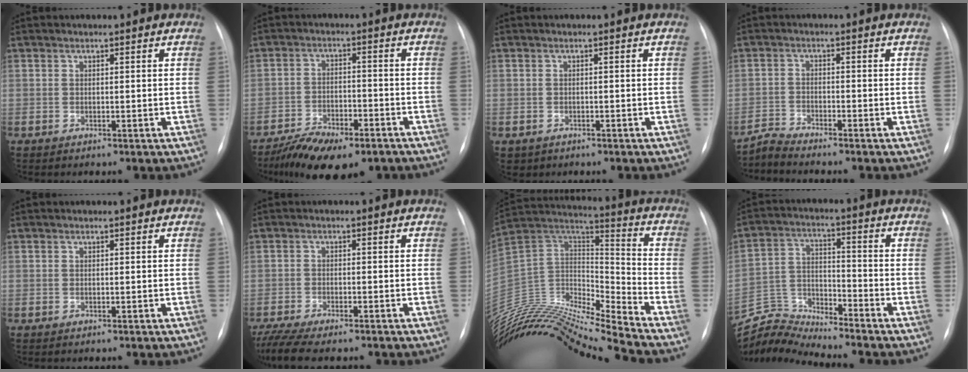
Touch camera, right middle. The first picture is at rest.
{"total": 10.7, "force": [-8.0, 3.8, 6.1], "torque": [-0.102, -0.012, -0.129]}
{"total": 1.4, "force": [-0.8, 1.1, 0.2], "torque": [-0.012, -0.001, -0.005]}
{"total": 3.0, "force": [-2.8, -1.0, -0.5], "torque": [0.007, -0.021, -0.057]}
{"total": 0.0}
{"total": 9.9, "force": [-8.3, 2.6, 4.9], "torque": [-0.091, -0.010, -0.127]}
{"total": 24.2, "force": [-22.9, -0.5, 7.9], "torque": [-0.164, 0.019, -0.394]}
{"total": 8.1, "force": [-7.9, -1.5, -1.4], "torque": [0.019, 0.023, -0.148]}